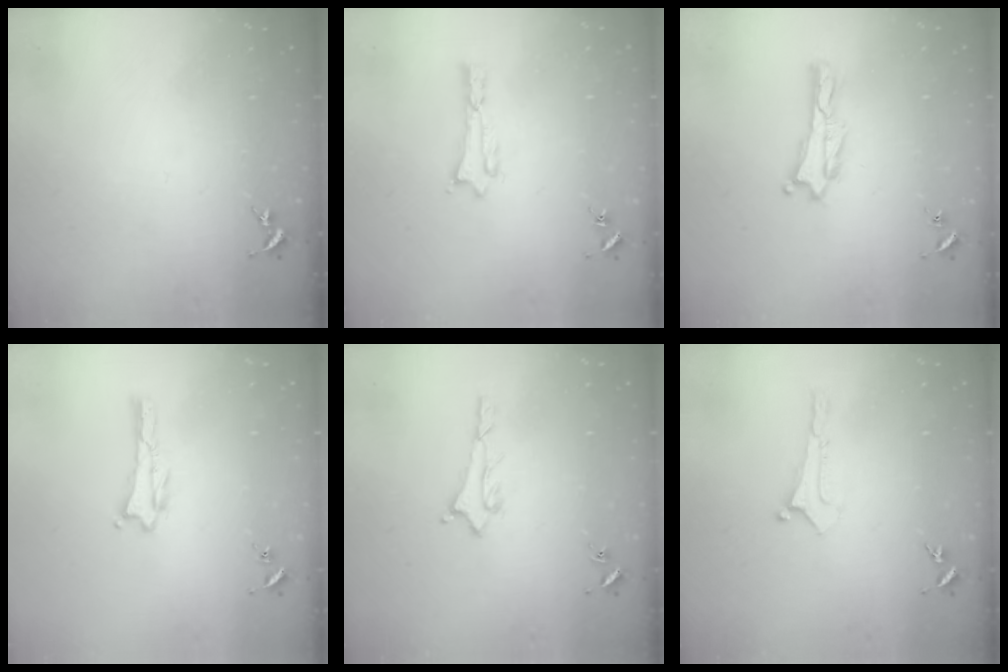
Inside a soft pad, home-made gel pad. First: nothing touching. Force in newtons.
{"total": 0.0}
{"total": 0.0}
{"total": 0.0}
{"total": 1.5, "press": 1.5, "slide": 0.1}
{"total": 0.0}